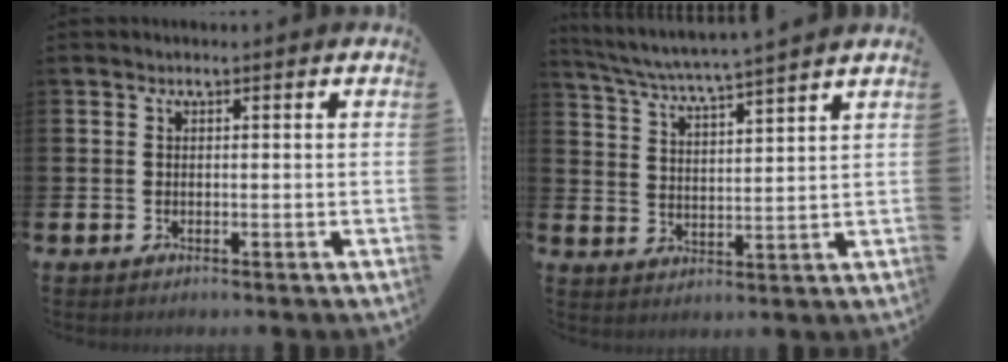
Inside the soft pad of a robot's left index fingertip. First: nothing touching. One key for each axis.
{"total": 5.3, "fx": 5.1, "fy": -0.5, "fz": 1.4, "tx": -0.049, "ty": -0.037, "tz": 0.085}